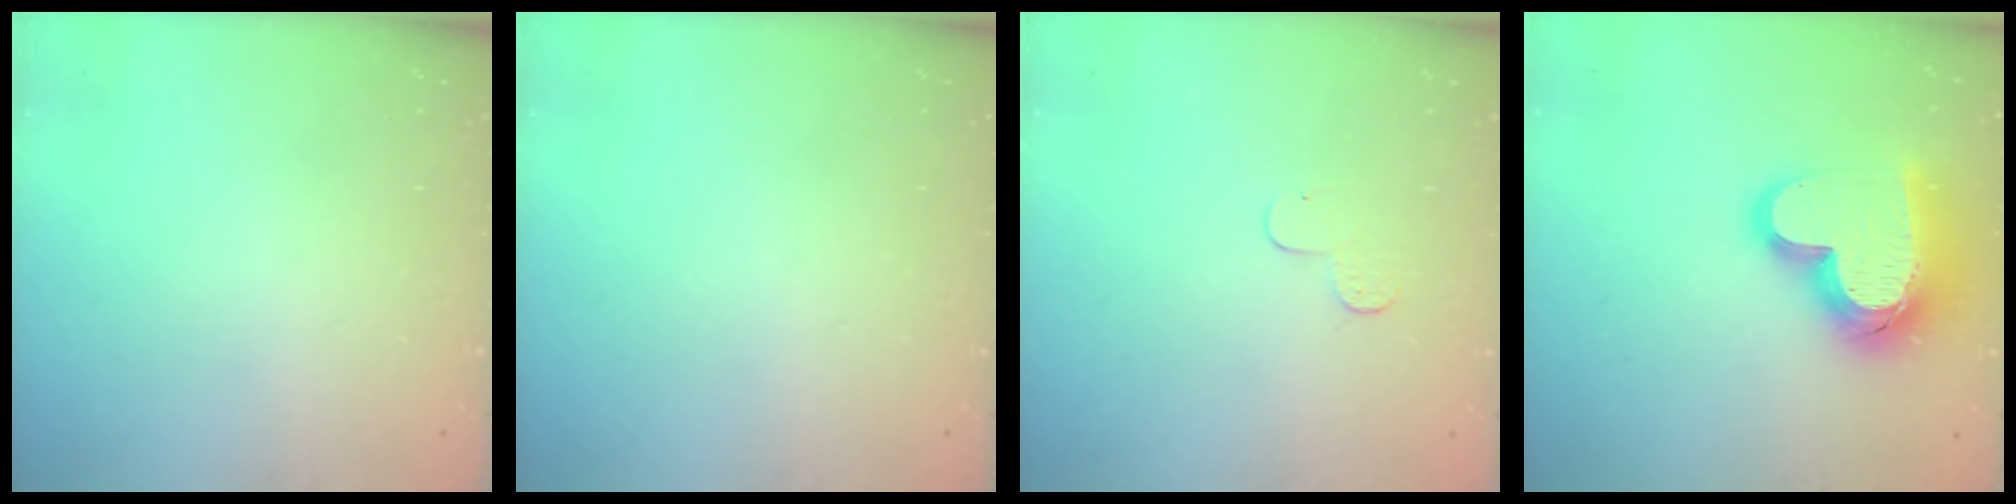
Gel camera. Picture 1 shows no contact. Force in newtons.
{"total": 0.0}
{"total": 4.5, "press": 4.5, "slide": 0.4}
{"total": 18.9, "press": 18.7, "slide": 2.7}